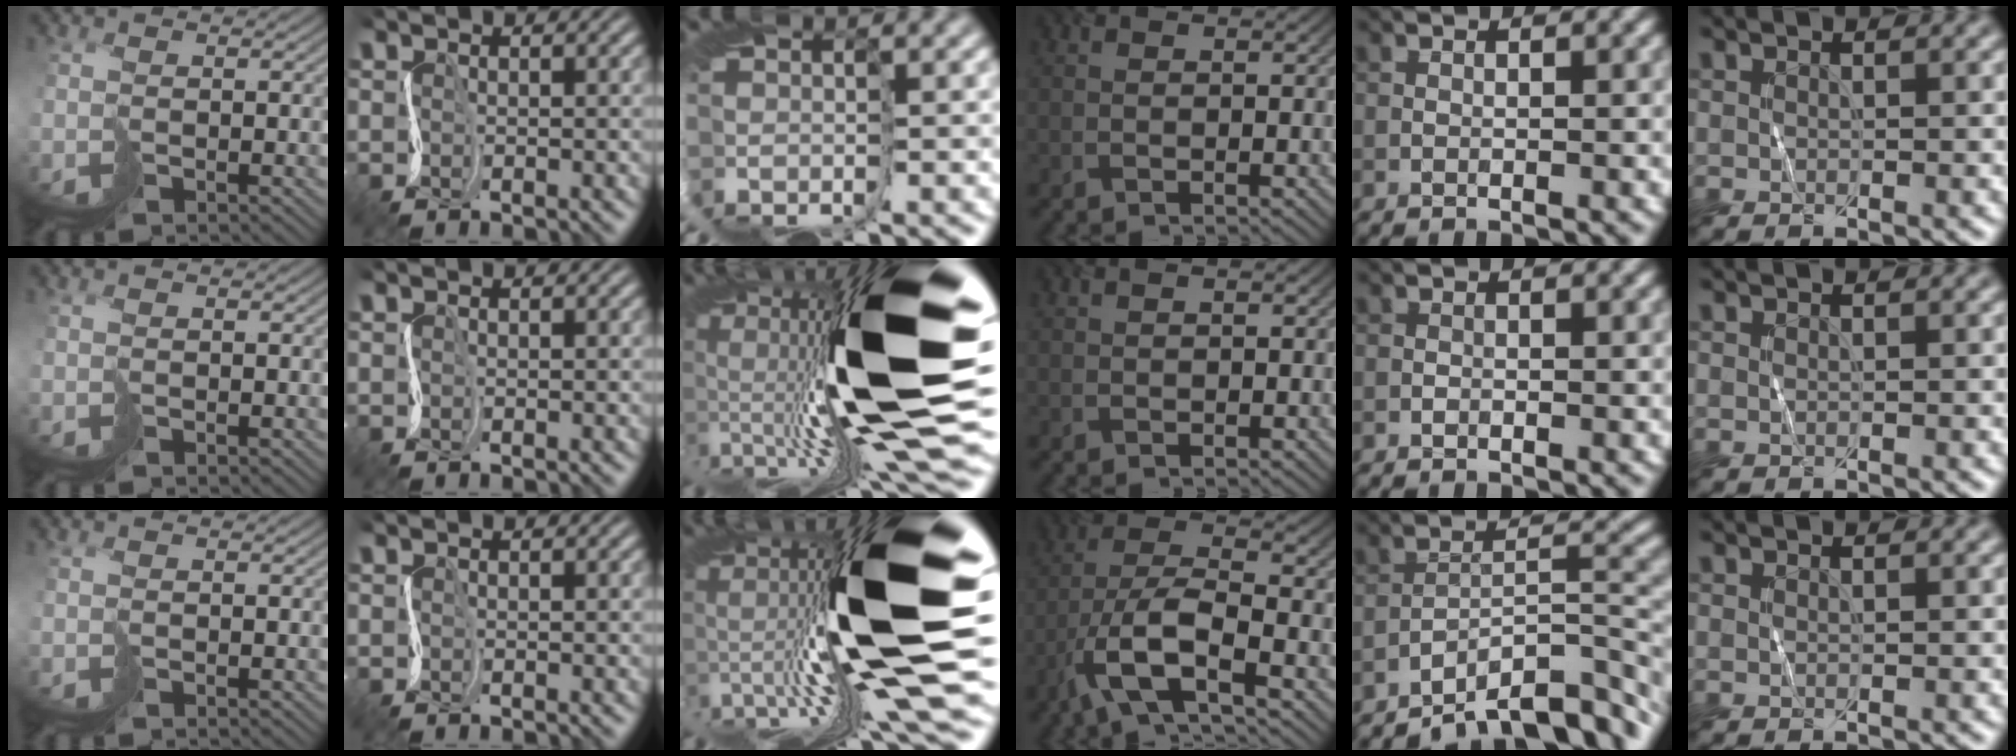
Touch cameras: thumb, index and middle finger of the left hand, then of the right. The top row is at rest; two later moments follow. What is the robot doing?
{"motion": "cut", "object": "tape"}